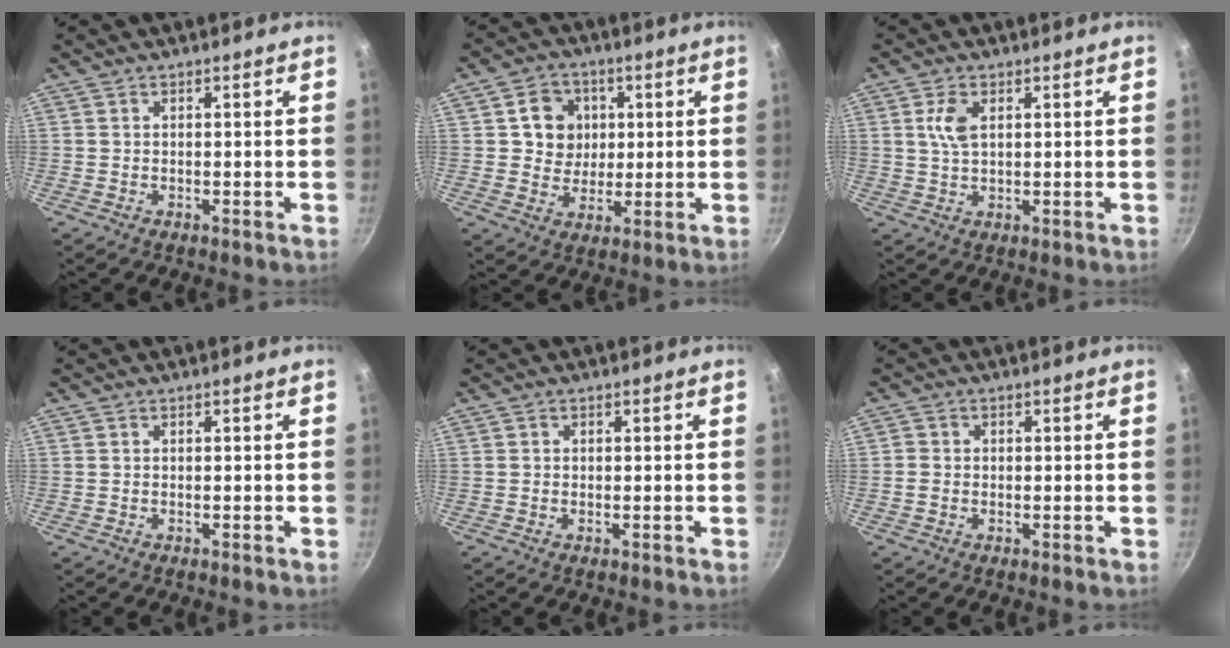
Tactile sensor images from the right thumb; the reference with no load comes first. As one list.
[{"total": 8.3, "force": [1.8, 7.6, 2.9], "torque": [-0.008, -0.002, 0.029]}, {"total": 4.3, "force": [1.3, 2.2, 3.4], "torque": [-0.069, -0.001, 0.026]}, {"total": 0.0}, {"total": 0.0}, {"total": 1.4, "force": [-0.4, 1.3, 0.3], "torque": [-0.006, 0.007, -0.008]}]